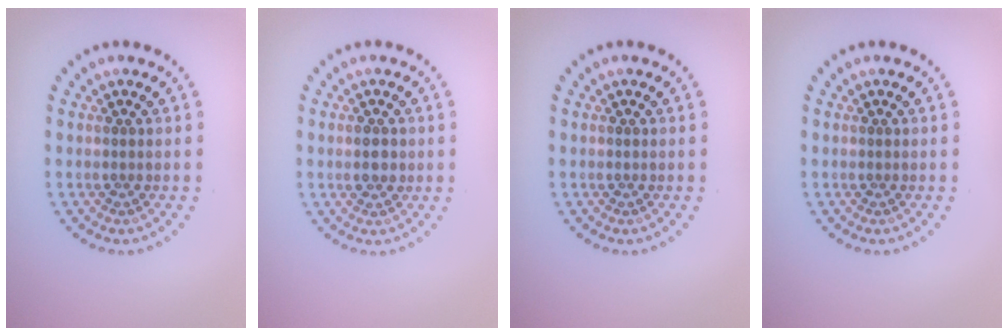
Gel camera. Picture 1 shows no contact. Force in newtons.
{"total": 1.6, "press": 1.6, "slide": 0.1}
{"total": 0.0}
{"total": 0.0}